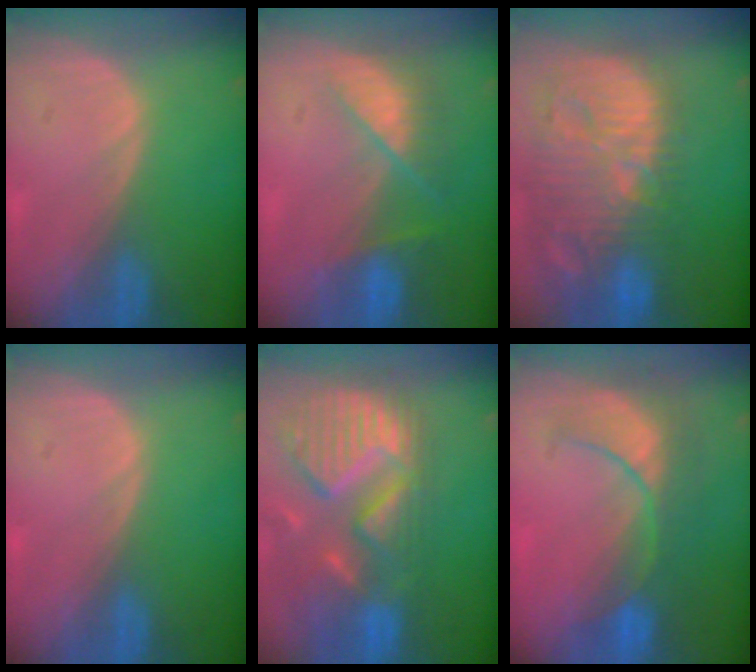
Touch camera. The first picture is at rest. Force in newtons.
{"total": 7.1, "press": 6.3, "slide": 3.2}
{"total": 14.7, "press": 12.7, "slide": 7.3}
{"total": 0.0}
{"total": 13.7, "press": 11.6, "slide": 7.4}
{"total": 8.5, "press": 8.2, "slide": 2.0}